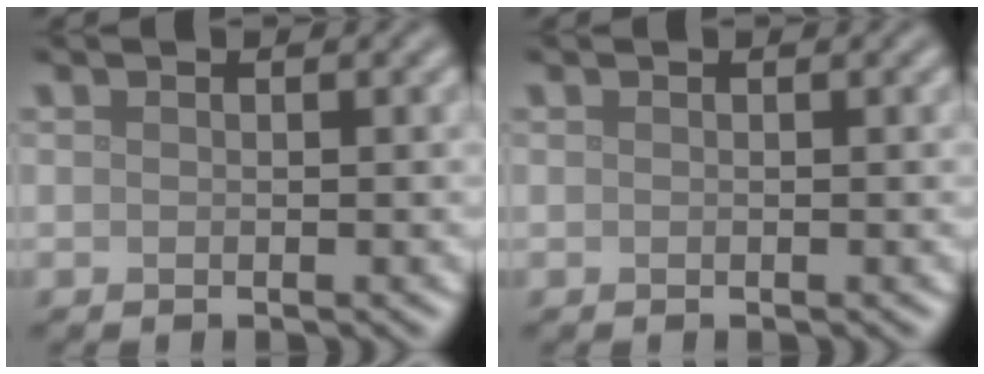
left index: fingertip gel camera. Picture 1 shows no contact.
{"total": 0.0}